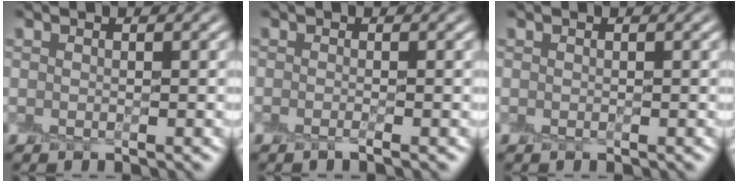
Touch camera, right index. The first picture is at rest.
{"total": 0.5, "force": [-0.2, -0.4, 0.3], "torque": [-0.005, -0.008, -0.007]}
{"total": 0.0}